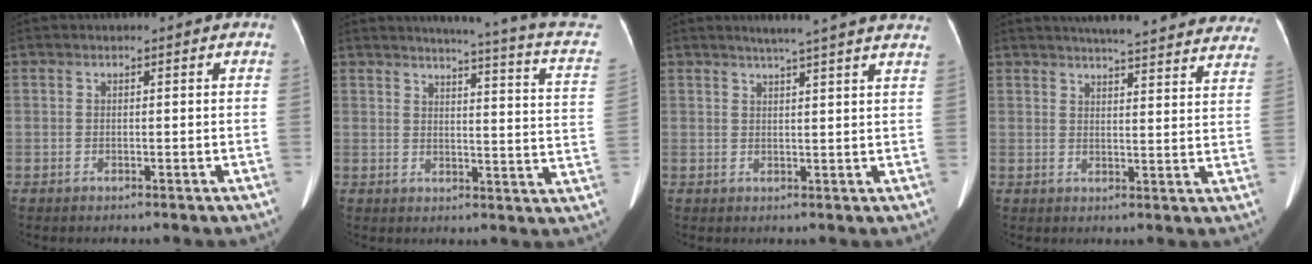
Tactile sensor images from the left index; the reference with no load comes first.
{"total": 17.0, "force": [14.7, -1.0, 8.4], "torque": [-0.116, -0.079, 0.147]}
{"total": 12.6, "force": [10.9, -0.3, 6.2], "torque": [-0.089, 0.007, 0.122]}
{"total": 26.3, "force": [23.9, 3.6, 10.3], "torque": [-0.141, -0.042, 0.273]}